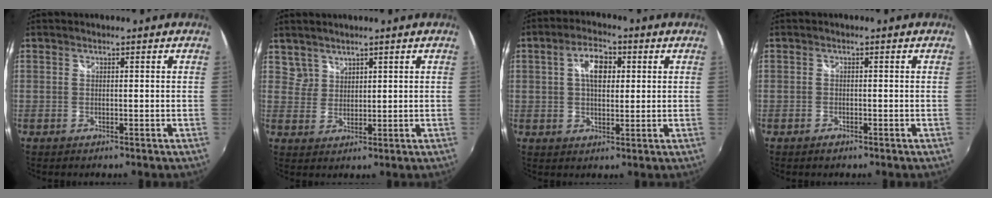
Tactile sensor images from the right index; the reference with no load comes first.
{"total": 3.1, "force": [2.6, 1.8, -0.3], "torque": [0.017, 0.013, 0.051]}
{"total": 6.7, "force": [1.8, 3.7, 5.2], "torque": [-0.092, 0.019, 0.033]}
{"total": 1.2, "force": [-0.9, 0.7, 0.4], "torque": [-0.008, -0.003, -0.018]}